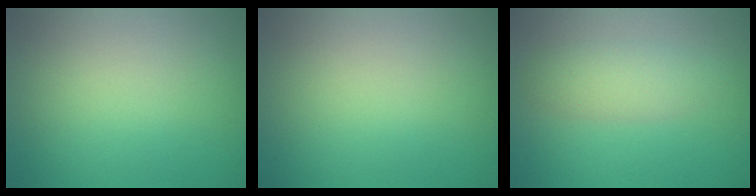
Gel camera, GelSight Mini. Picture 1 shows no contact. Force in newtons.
{"total": 0.0}
{"total": 2.6, "press": 2.6, "slide": 0.2}